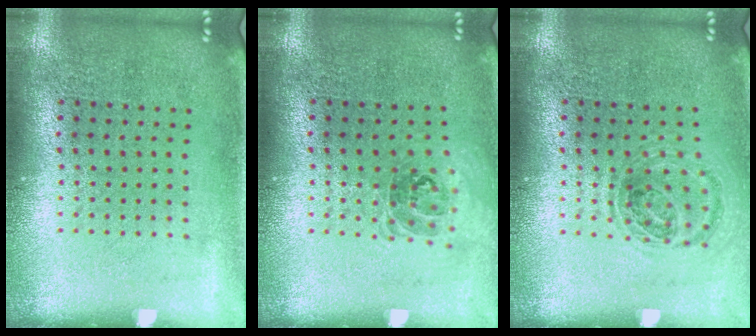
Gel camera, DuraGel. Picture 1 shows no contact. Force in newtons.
{"total": 1.0, "press": 0.8, "slide": 0.5}
{"total": 1.0, "press": 0.9, "slide": 0.2}